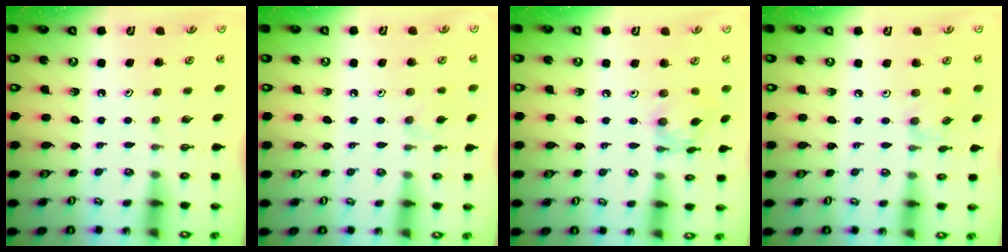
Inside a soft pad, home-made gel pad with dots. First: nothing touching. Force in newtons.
{"total": 4.2, "press": 4.1, "slide": 0.6}
{"total": 7.5, "press": 7.5, "slide": 0.5}
{"total": 1.5, "press": 1.4, "slide": 0.4}